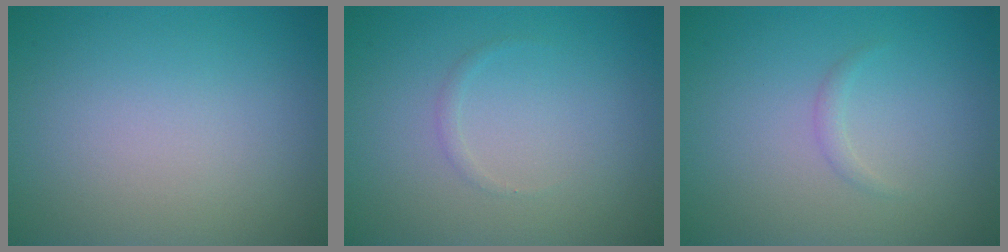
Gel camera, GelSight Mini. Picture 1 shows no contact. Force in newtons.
{"total": 0.5, "press": 0.5, "slide": 0.0}
{"total": 0.8, "press": 0.8, "slide": 0.0}